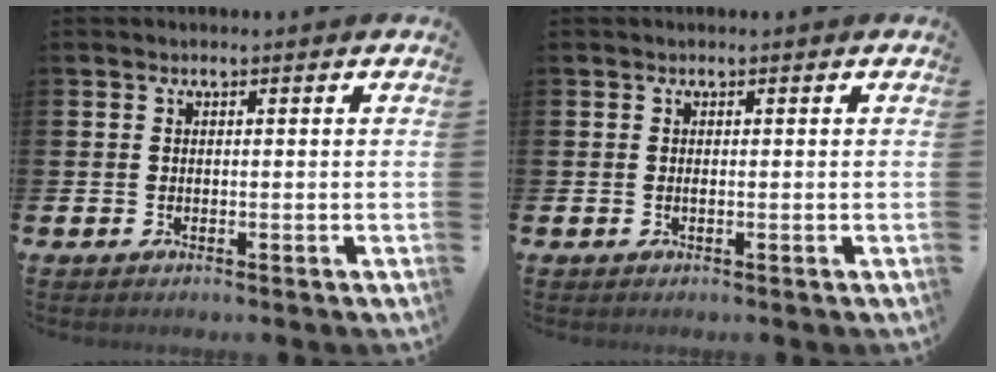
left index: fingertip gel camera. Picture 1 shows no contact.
{"total": 0.0}